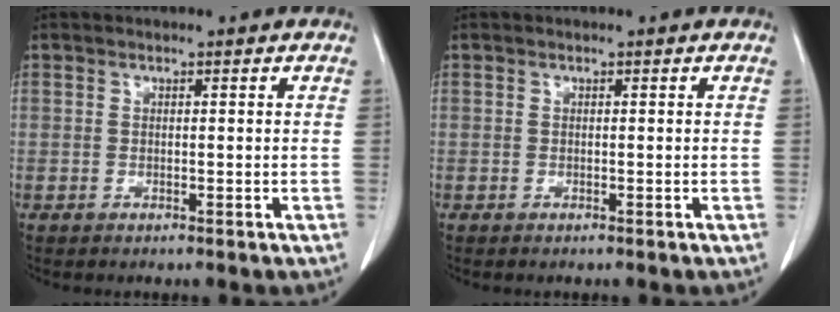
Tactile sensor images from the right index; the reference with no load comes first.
{"total": 0.0}